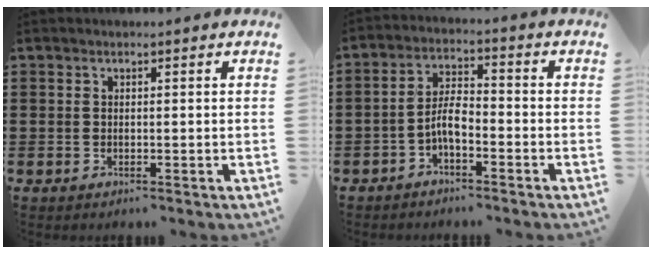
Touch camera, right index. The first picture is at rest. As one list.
[{"total": 4.6, "force": [-2.1, 1.6, 3.8], "torque": [-0.081, 0.007, -0.044]}]